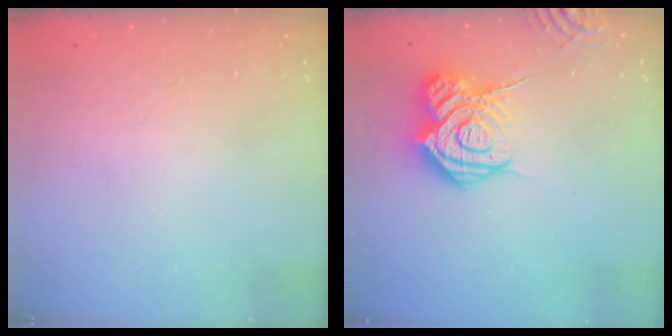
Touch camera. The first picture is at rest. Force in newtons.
{"total": 16.2, "press": 16.1, "slide": 1.9}